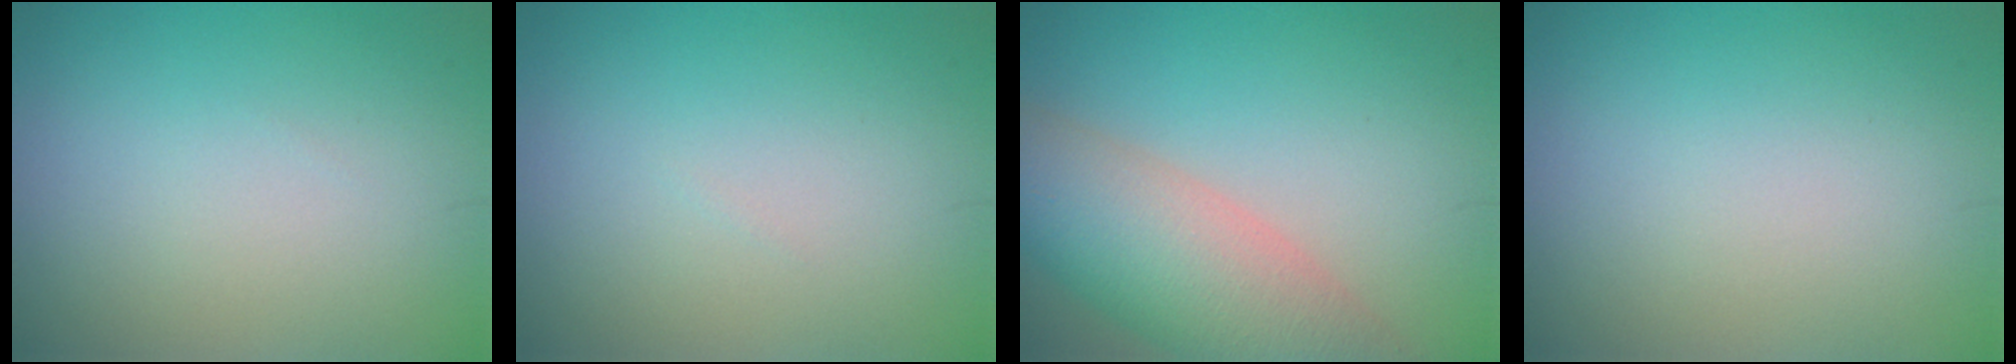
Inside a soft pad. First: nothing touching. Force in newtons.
{"total": 0.0}
{"total": 9.1, "press": 9.0, "slide": 0.6}
{"total": 0.0}